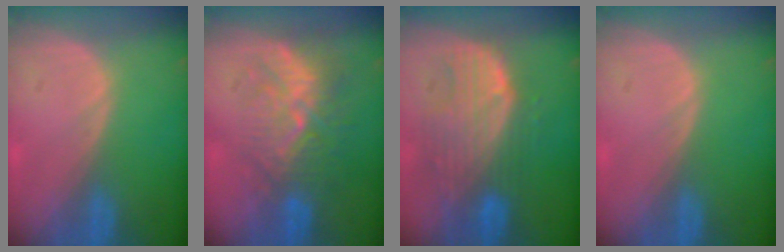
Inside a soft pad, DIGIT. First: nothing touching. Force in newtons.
{"total": 9.4, "press": 8.7, "slide": 3.8}
{"total": 9.5, "press": 8.5, "slide": 4.3}
{"total": 0.0}